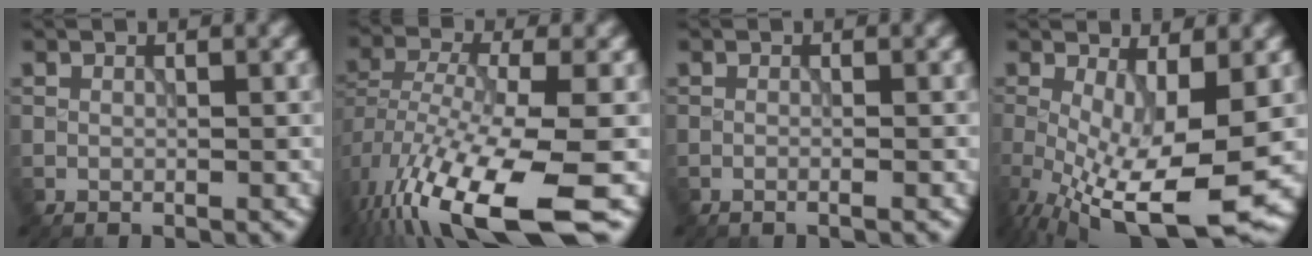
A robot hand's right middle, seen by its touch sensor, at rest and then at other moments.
{"total": 13.7, "force": [-7.1, 4.3, 10.9], "torque": [-0.222, -0.025, -0.115]}
{"total": 1.0, "force": [-0.2, 0.4, 0.9], "torque": [-0.006, -0.007, -0.014]}
{"total": 12.6, "force": [-3.4, 4.2, 11.4], "torque": [-0.202, -0.033, -0.047]}